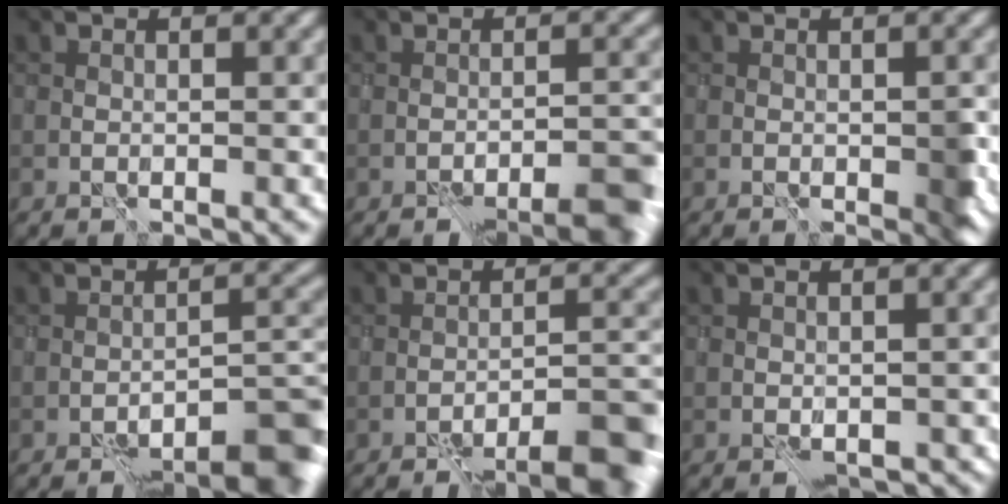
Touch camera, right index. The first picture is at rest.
{"total": 6.9, "force": [-5.7, 1.6, 3.5], "torque": [-0.042, 0.006, -0.068]}
{"total": 2.3, "force": [-0.8, 0.8, 2.0], "torque": [-0.026, 0.000, -0.012]}
{"total": 7.8, "force": [-6.3, 1.8, 4.3], "torque": [-0.042, 0.011, -0.084]}
{"total": 9.0, "force": [-7.2, 2.1, 4.9], "torque": [-0.057, 0.005, -0.089]}
{"total": 3.3, "force": [-2.3, 2.0, 1.4], "torque": [-0.011, 0.000, -0.023]}